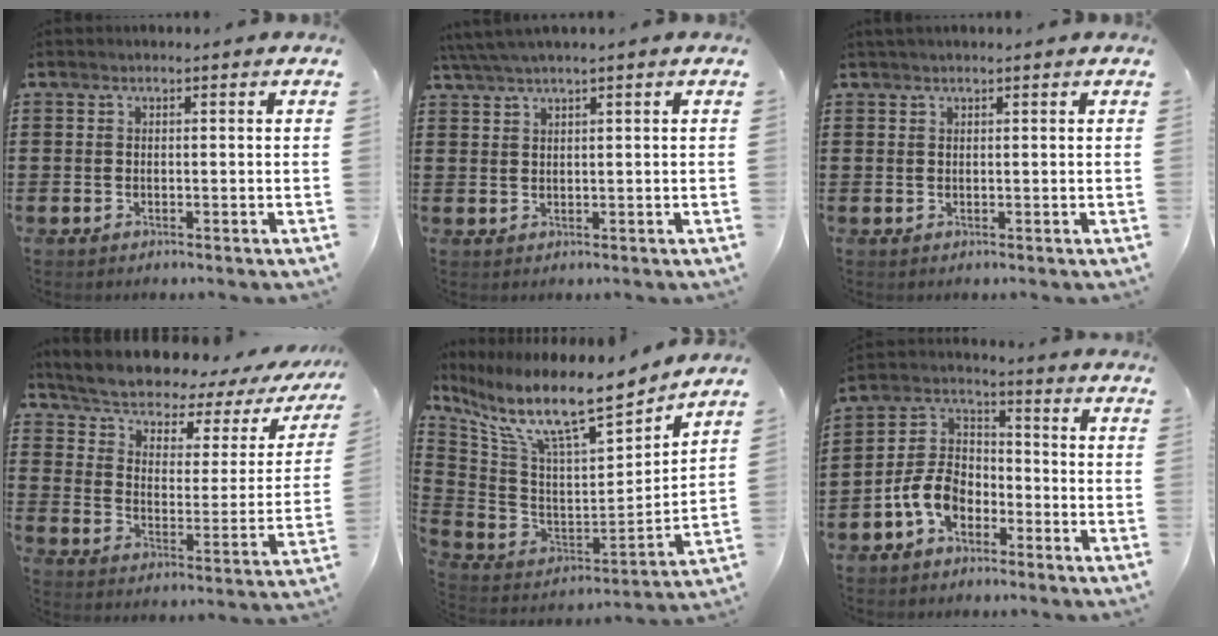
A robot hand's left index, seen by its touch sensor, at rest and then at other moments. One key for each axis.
{"total": 2.1, "fx": 1.3, "fy": -0.3, "fz": 1.6, "tx": -0.032, "ty": 0.000, "tz": 0.025}
{"total": 0.6, "fx": 0.3, "fy": -0.1, "fz": 0.5, "tx": -0.009, "ty": -0.001, "tz": 0.006}
{"total": 3.8, "fx": 3.0, "fy": 1.4, "fz": 1.9, "tx": -0.057, "ty": -0.034, "tz": 0.041}
{"total": 11.7, "fx": 8.7, "fy": 2.0, "fz": 7.6, "tx": -0.171, "ty": -0.067, "tz": 0.143}
{"total": 7.7, "fx": -4.2, "fy": 4.9, "fz": 4.3, "tx": -0.120, "ty": 0.006, "tz": -0.089}